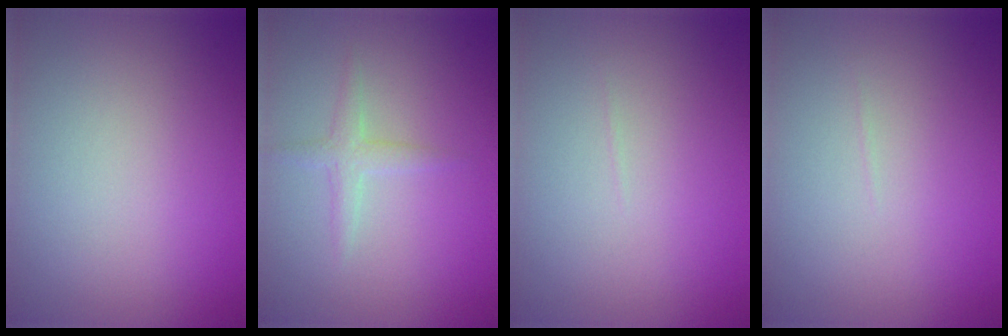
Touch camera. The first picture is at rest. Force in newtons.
{"total": 1.6, "press": 1.6, "slide": 0.1}
{"total": 0.0}
{"total": 0.0}